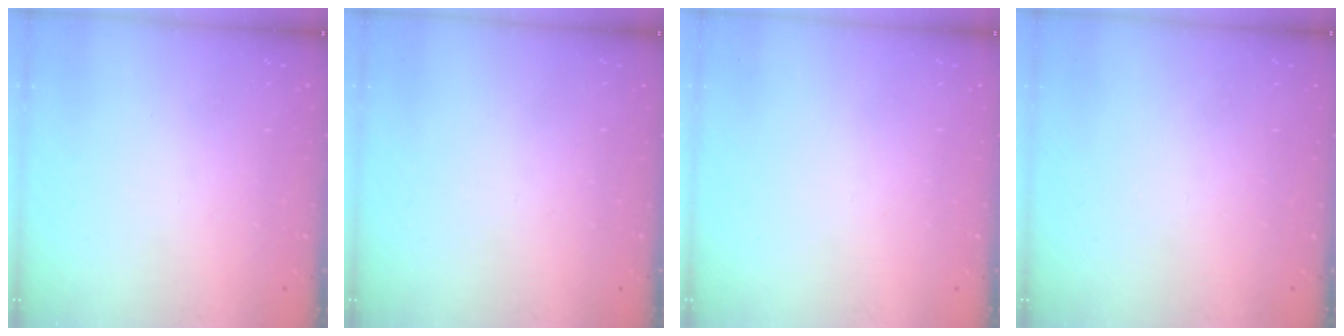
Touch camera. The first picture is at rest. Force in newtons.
{"total": 0.0}
{"total": 0.0}
{"total": 0.0}